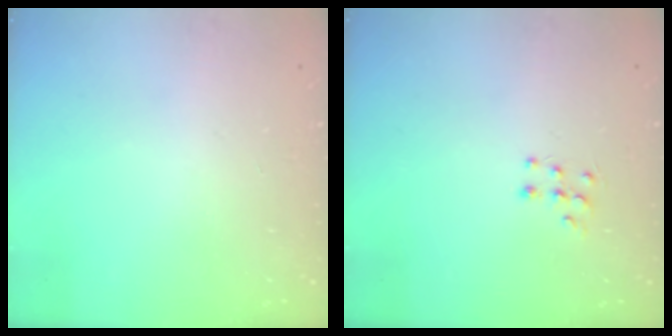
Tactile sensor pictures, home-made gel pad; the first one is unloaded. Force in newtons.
{"total": 6.4, "press": 6.3, "slide": 0.8}